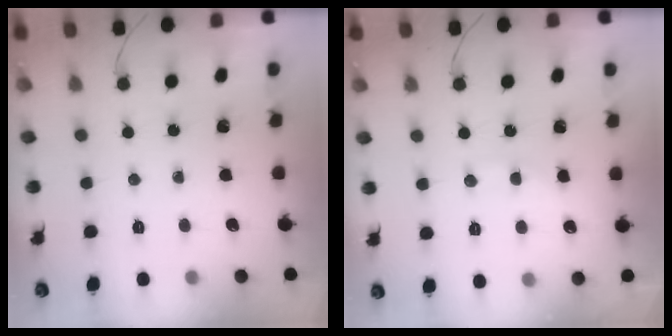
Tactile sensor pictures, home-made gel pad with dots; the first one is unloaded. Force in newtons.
{"total": 8.3, "press": 8.2, "slide": 1.2}